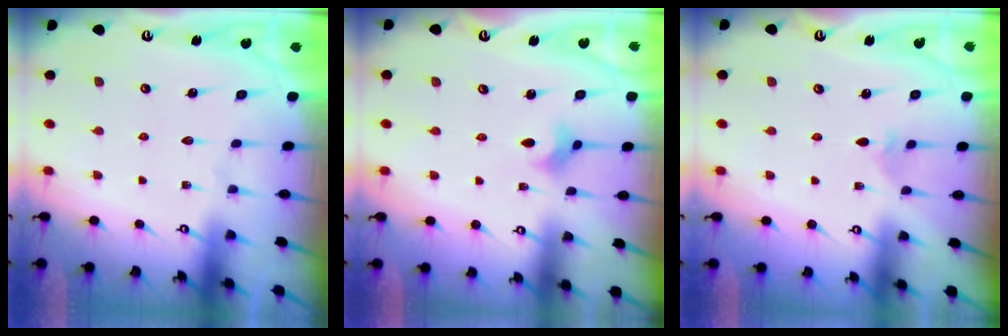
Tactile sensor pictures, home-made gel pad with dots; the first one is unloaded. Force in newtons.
{"total": 2.2, "press": 2.2, "slide": 0.2}
{"total": 1.5, "press": 1.5, "slide": 0.4}